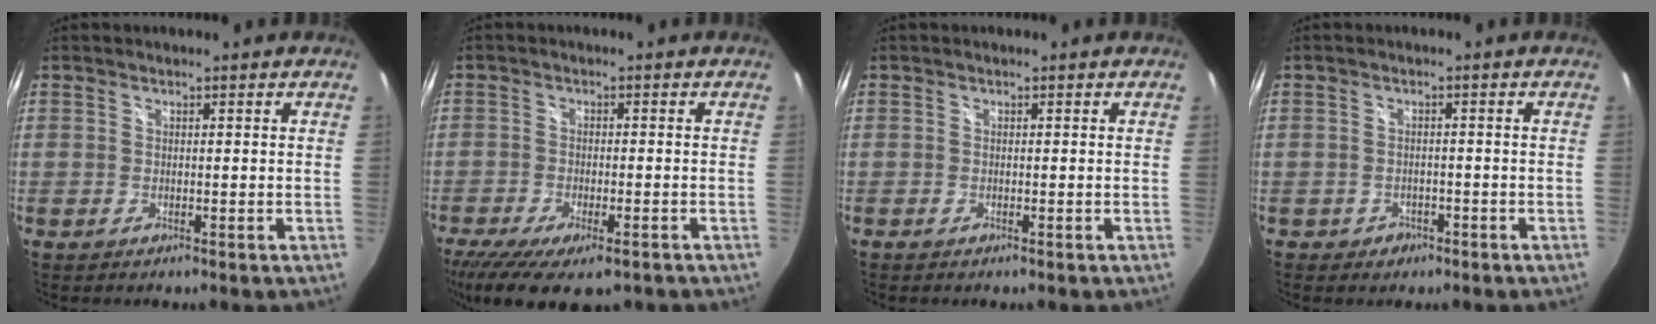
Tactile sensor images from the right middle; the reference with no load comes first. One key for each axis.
{"total": 12.9, "fx": -8.9, "fy": 4.6, "fz": 8.1, "tx": -0.177, "ty": -0.050, "tz": -0.143}
{"total": 0.0}
{"total": 2.3, "fx": -1.1, "fy": 1.9, "fz": 0.4, "tx": -0.013, "ty": 0.001, "tz": -0.013}